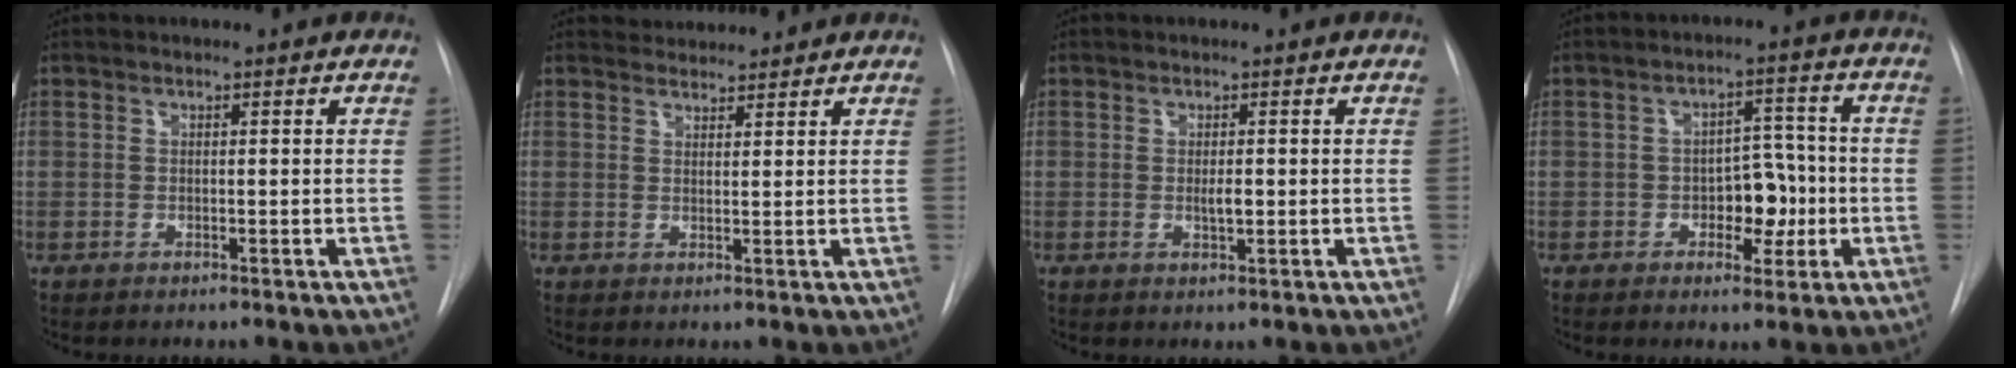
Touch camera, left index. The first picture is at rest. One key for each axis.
{"total": 3.1, "fx": 3.1, "fy": 0.5, "fz": -0.3, "tx": -0.001, "ty": 0.017, "tz": 0.051}
{"total": 1.4, "fx": -0.2, "fy": 0.4, "fz": 1.3, "tx": -0.023, "ty": -0.006, "tz": -0.003}
{"total": 6.4, "fx": -1.8, "fy": 3.8, "fz": 4.9, "tx": -0.064, "ty": 0.014, "tz": -0.024}